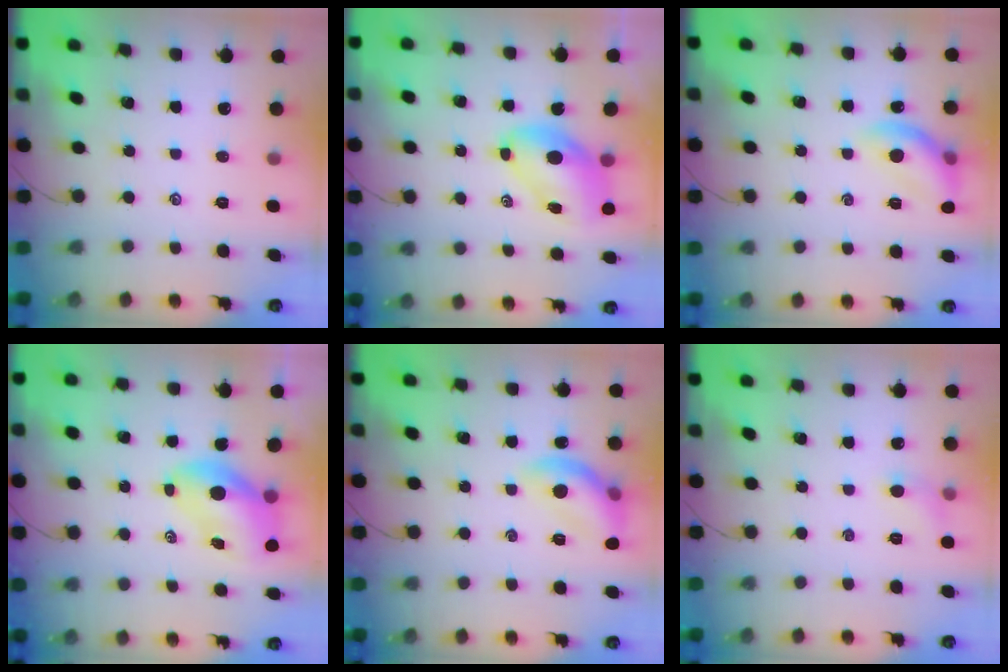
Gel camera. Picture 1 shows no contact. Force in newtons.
{"total": 8.5, "press": 8.2, "slide": 2.1}
{"total": 13.0, "press": 12.9, "slide": 0.9}
{"total": 8.2, "press": 7.8, "slide": 2.4}
{"total": 12.1, "press": 12.1, "slide": 0.7}
{"total": 5.1, "press": 4.9, "slide": 1.3}